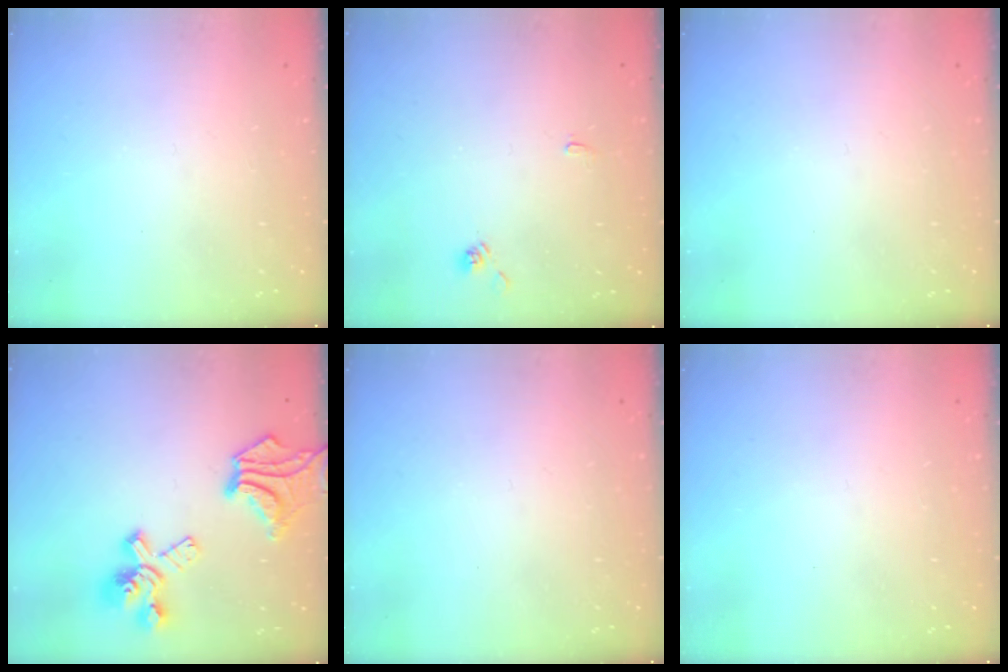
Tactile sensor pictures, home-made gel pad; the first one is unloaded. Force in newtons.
{"total": 2.1, "press": 2.1, "slide": 0.3}
{"total": 0.0}
{"total": 10.0, "press": 9.5, "slide": 3.0}
{"total": 0.0}
{"total": 0.0}